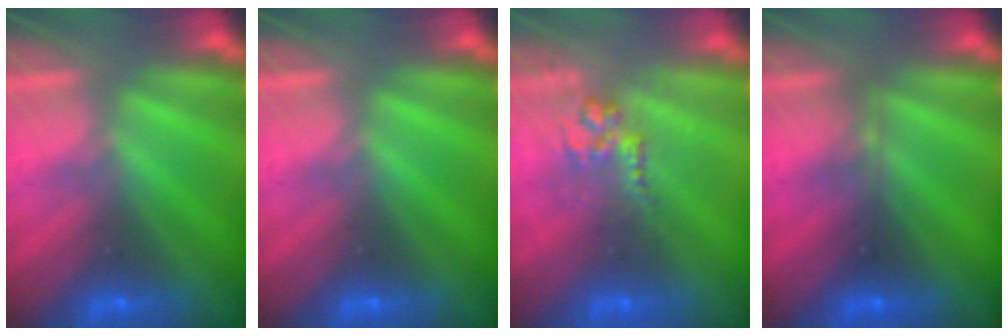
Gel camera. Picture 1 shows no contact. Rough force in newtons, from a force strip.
{"total": 0.0}
{"total": 2.8}
{"total": 2.2}